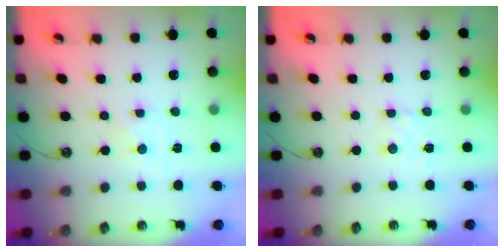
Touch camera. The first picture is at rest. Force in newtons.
{"total": 4.1, "press": 4.1, "slide": 0.4}